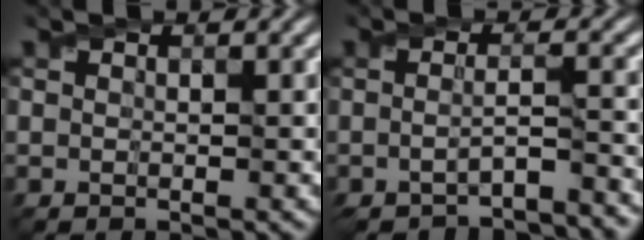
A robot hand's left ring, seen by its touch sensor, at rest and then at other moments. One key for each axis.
{"total": 4.5, "fx": -3.4, "fy": 0.7, "fz": 2.8, "tx": -0.044, "ty": -0.008, "tz": -0.054}